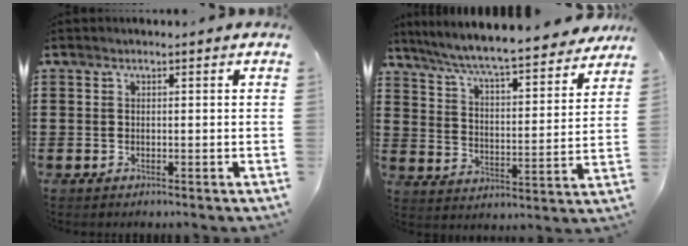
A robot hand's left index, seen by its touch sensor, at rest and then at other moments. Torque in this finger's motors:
{"motor_torque": [1.23, -0.62, 1.05, 0.21]}